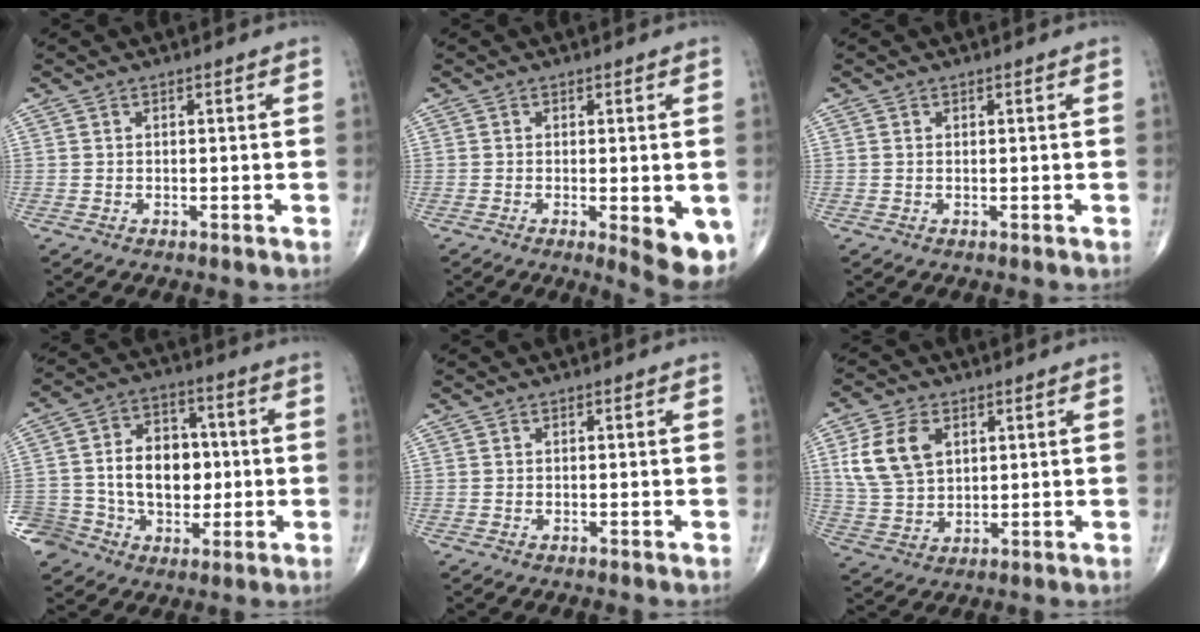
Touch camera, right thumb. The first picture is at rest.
{"total": 7.8, "force": [-2.2, 2.4, 7.1], "torque": [-0.085, -0.017, -0.026]}
{"total": 0.0}
{"total": 18.6, "force": [-1.8, 14.8, 11.1], "torque": [-0.168, 0.044, -0.016]}
{"total": 0.0}
{"total": 10.8, "force": [3.5, 7.1, 7.3], "torque": [-0.135, -0.007, 0.075]}